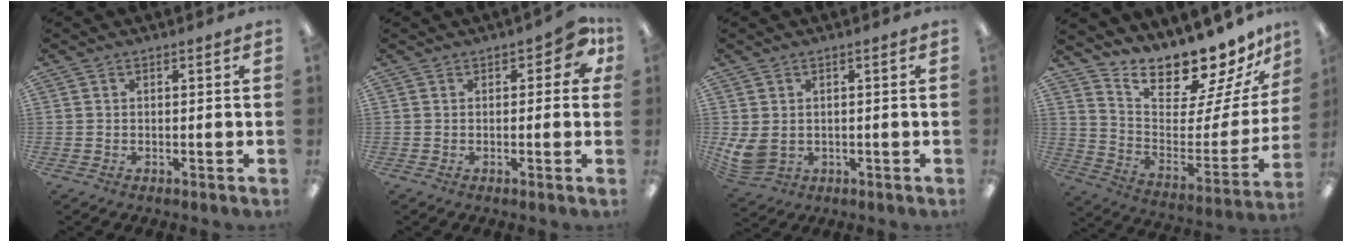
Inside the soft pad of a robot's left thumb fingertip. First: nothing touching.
{"total": 5.4, "force": [2.0, 2.9, 4.1], "torque": [-0.048, 0.001, 0.031]}
{"total": 5.5, "force": [0.5, 4.3, 3.5], "torque": [-0.080, -0.006, 0.011]}
{"total": 15.4, "force": [14.4, 3.7, 4.1], "torque": [-0.061, -0.142, 0.243]}